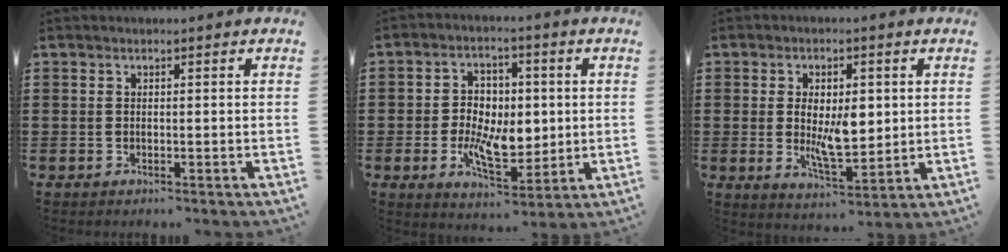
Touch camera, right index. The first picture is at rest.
{"total": 8.7, "force": [-0.6, 5.4, 6.7], "torque": [-0.134, 0.008, -0.013]}
{"total": 7.4, "force": [0.6, 3.6, 6.5], "torque": [-0.103, -0.001, 0.006]}